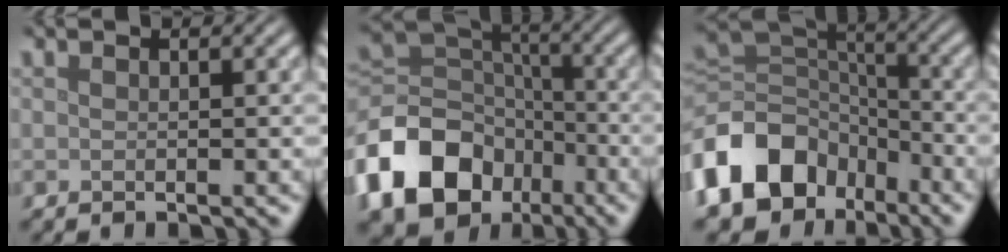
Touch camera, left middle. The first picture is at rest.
{"total": 13.0, "force": [-6.3, 9.3, 6.6], "torque": [-0.154, -0.007, -0.125]}
{"total": 12.4, "force": [-6.1, 9.1, 5.8], "torque": [-0.132, -0.008, -0.117]}